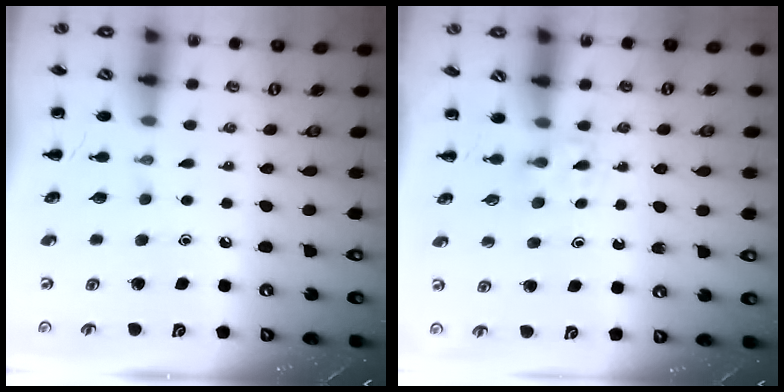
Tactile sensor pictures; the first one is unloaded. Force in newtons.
{"total": 2.2, "press": 2.0, "slide": 0.9}